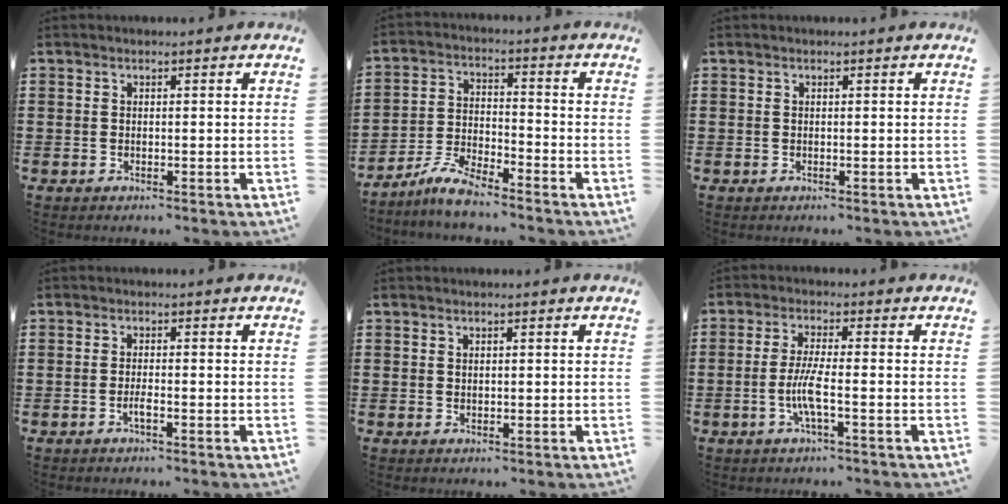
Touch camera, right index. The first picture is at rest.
{"total": 5.7, "force": [-5.1, 0.8, 2.3], "torque": [-0.066, -0.003, -0.105]}
{"total": 0.0}
{"total": 1.8, "force": [-0.8, 0.2, 1.6], "torque": [-0.036, -0.003, -0.017]}
{"total": 0.6, "force": [0.3, 0.5, 0.2], "torque": [-0.005, 0.004, 0.006]}
{"total": 5.1, "force": [-1.5, 0.5, 4.8], "torque": [-0.112, -0.011, -0.039]}